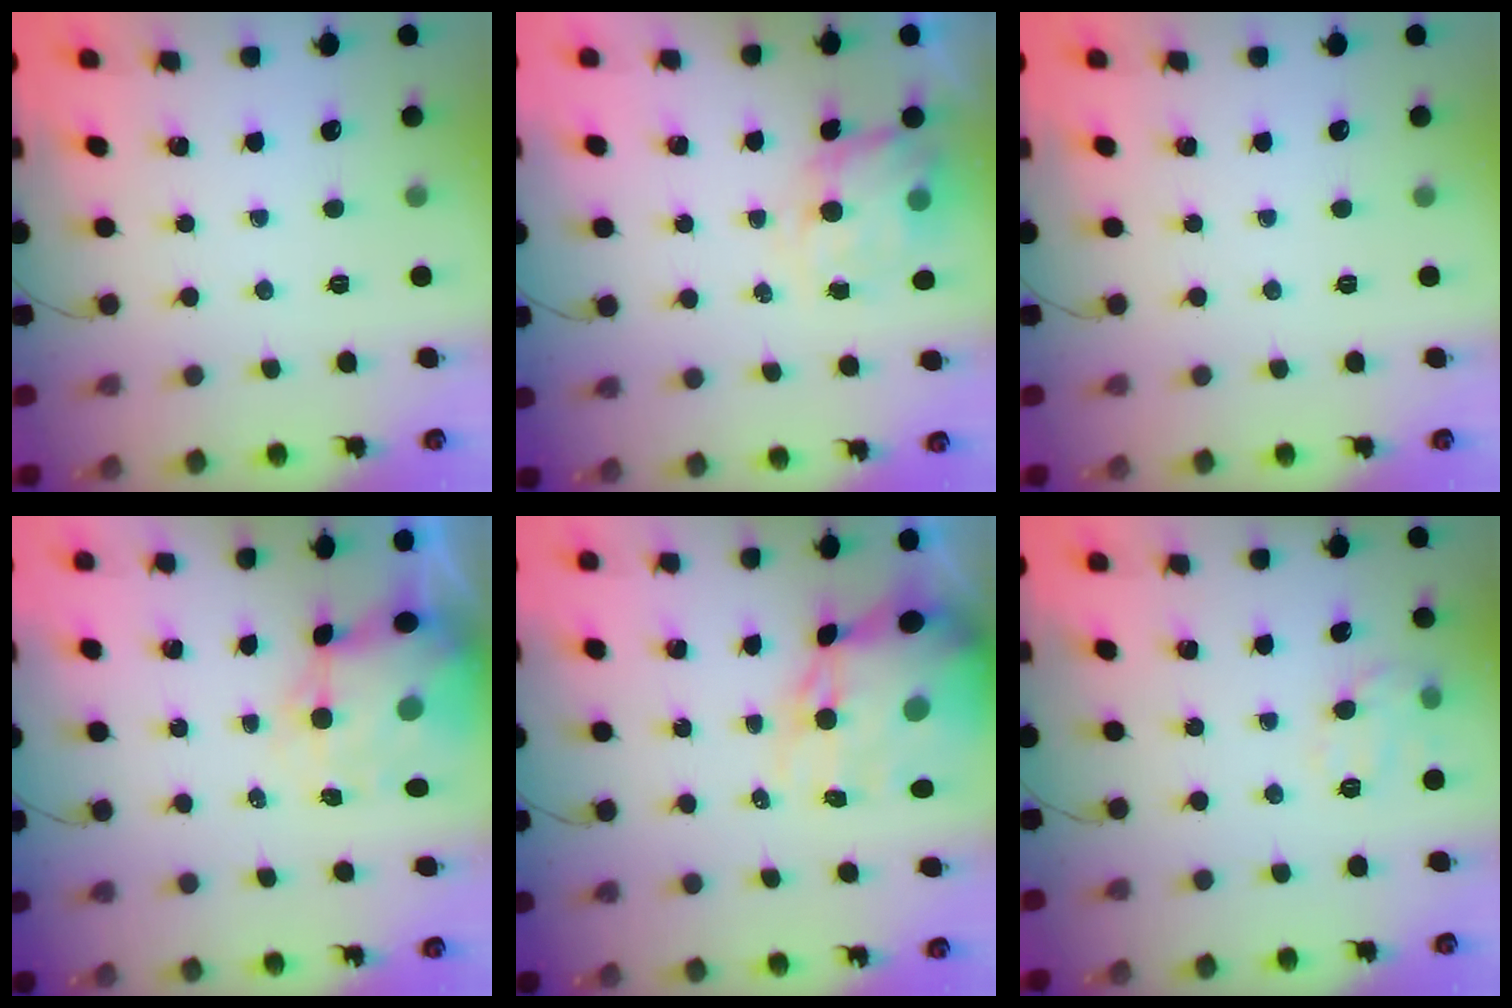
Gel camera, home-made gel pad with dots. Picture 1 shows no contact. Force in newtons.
{"total": 7.2, "press": 7.1, "slide": 1.0}
{"total": 0.0}
{"total": 8.4, "press": 8.0, "slide": 2.5}
{"total": 15.6, "press": 15.2, "slide": 3.7}
{"total": 9.5, "press": 9.5, "slide": 0.5}